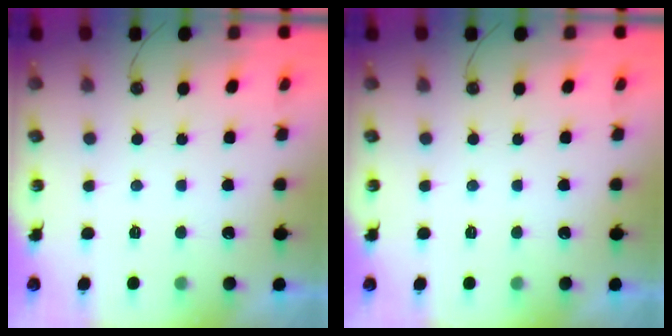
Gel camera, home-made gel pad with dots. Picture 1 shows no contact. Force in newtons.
{"total": 0.0}